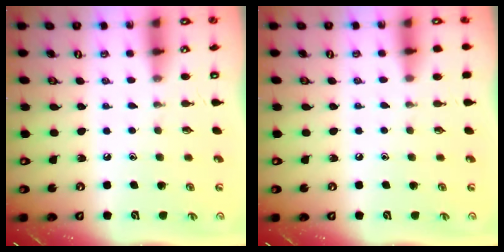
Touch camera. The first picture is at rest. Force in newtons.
{"total": 2.8, "press": 2.8, "slide": 0.5}